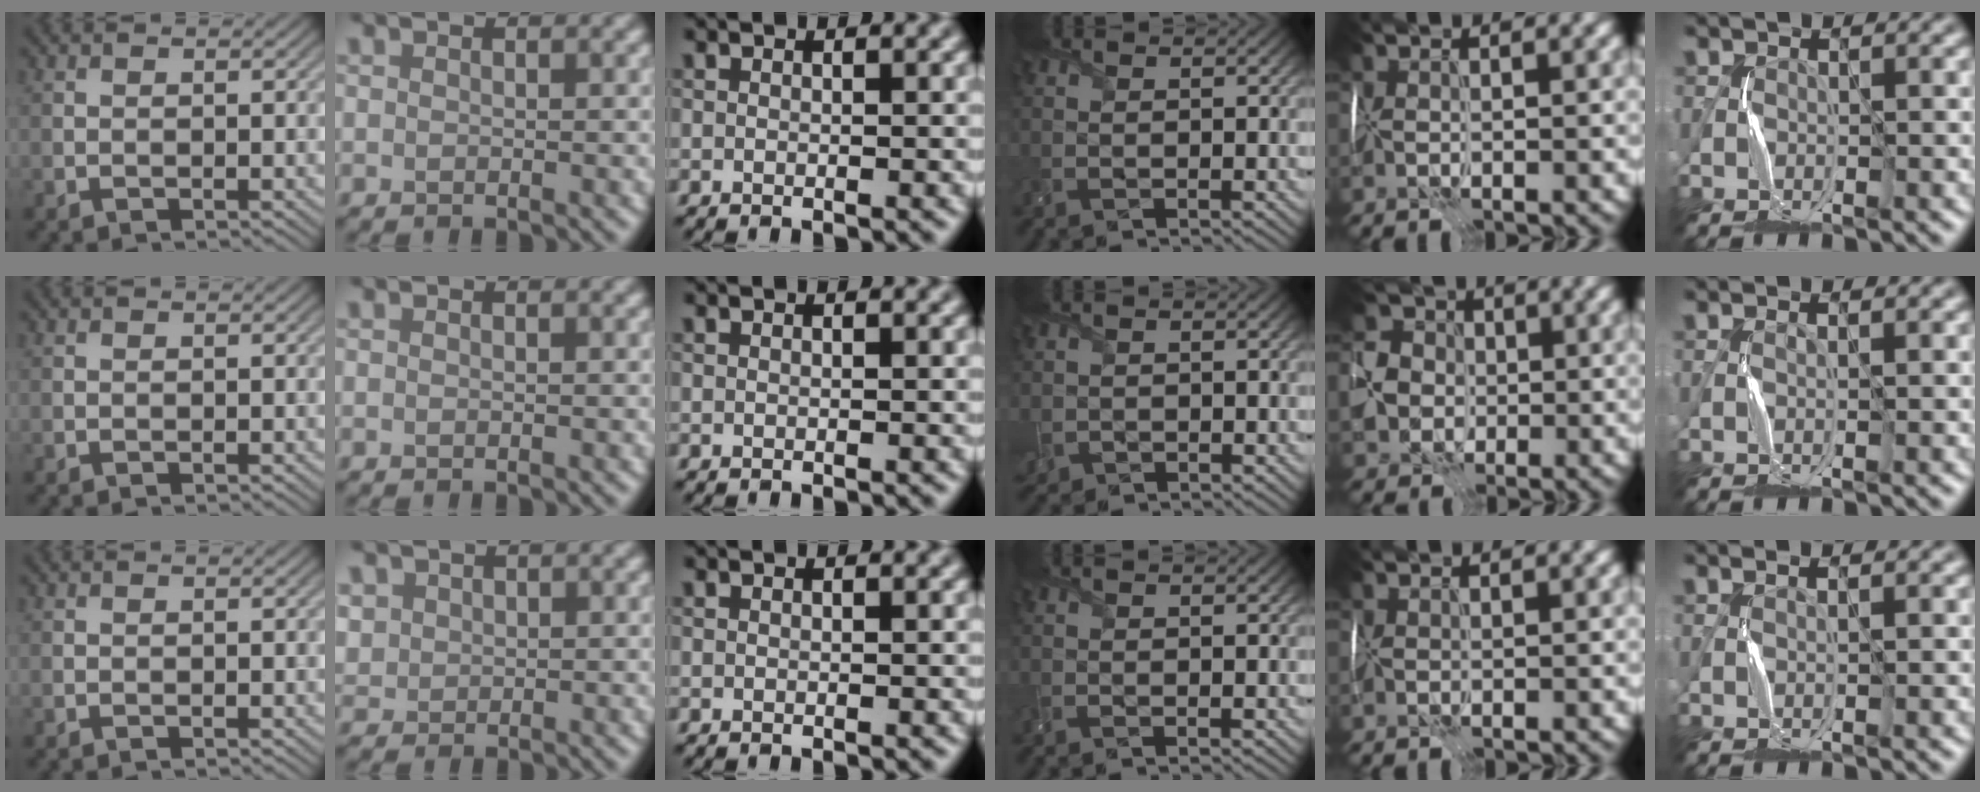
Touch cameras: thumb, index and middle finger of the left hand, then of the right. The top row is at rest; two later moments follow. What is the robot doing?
{"motion": "wrap", "object": "felt sheet"}